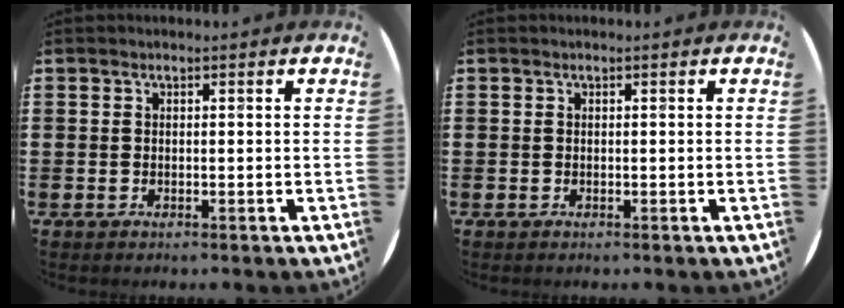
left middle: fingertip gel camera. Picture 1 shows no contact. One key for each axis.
{"total": 0.0}